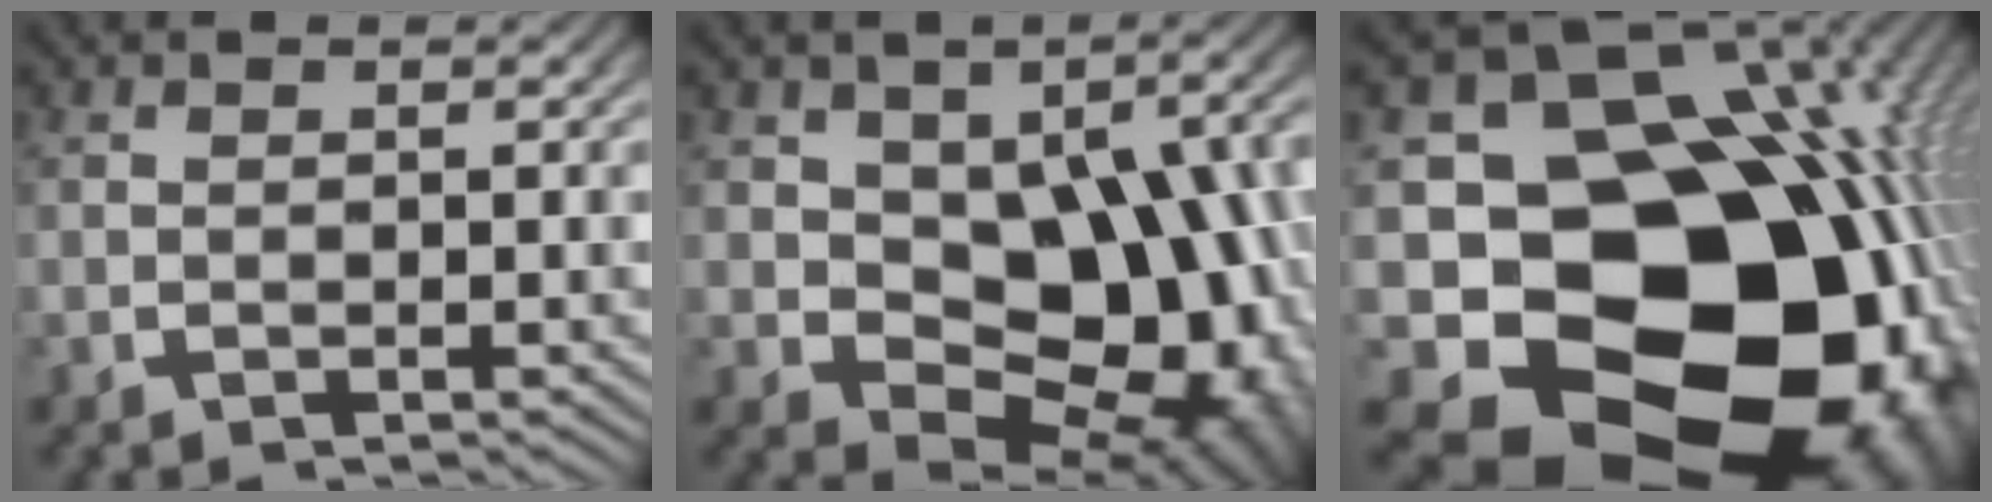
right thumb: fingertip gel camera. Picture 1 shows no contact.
{"total": 14.3, "force": [-2.5, 9.2, 10.6], "torque": [-0.191, -0.055, -0.015]}
{"total": 33.1, "force": [-8.2, 22.7, 22.6], "torque": [-0.401, -0.114, -0.089]}